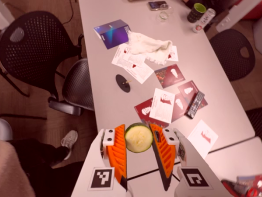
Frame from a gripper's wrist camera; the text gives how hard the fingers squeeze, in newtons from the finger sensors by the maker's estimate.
{"total": 10.5, "left": 10.1, "right": 10.9}